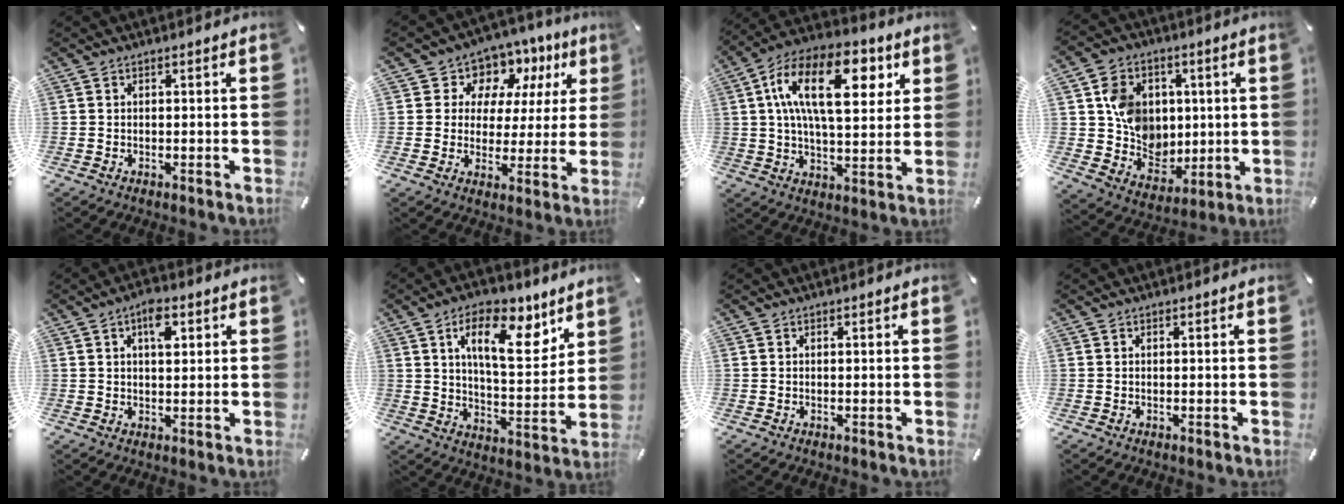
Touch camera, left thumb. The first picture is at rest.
{"total": 9.0, "force": [5.0, 7.2, 2.0], "torque": [-0.042, -0.044, 0.092]}
{"total": 20.1, "force": [6.9, 10.3, 15.8], "torque": [-0.296, -0.006, 0.105]}
{"total": 11.7, "force": [2.6, 10.7, 4.0], "torque": [-0.069, -0.005, 0.066]}
{"total": 6.0, "force": [2.4, 3.0, 4.5], "torque": [-0.064, -0.004, 0.035]}
{"total": 15.8, "force": [8.7, 7.0, 11.1], "torque": [-0.167, -0.038, 0.142]}
{"total": 0.0}
{"total": 0.0}